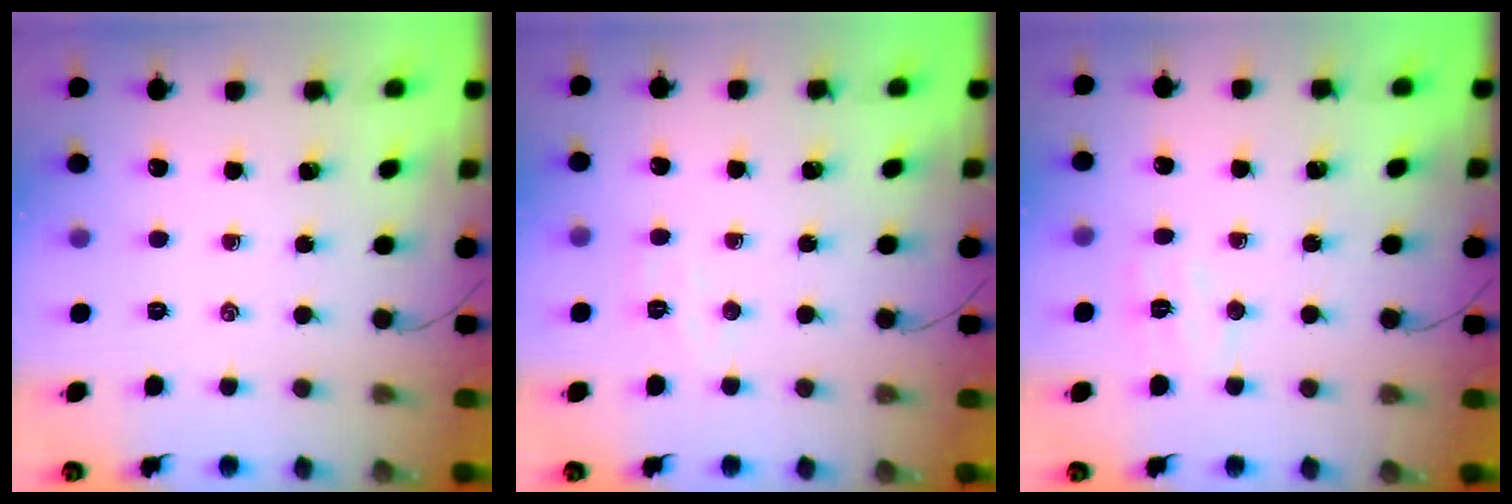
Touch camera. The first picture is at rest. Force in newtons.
{"total": 3.8, "press": 3.7, "slide": 0.8}
{"total": 4.8, "press": 4.7, "slide": 0.9}